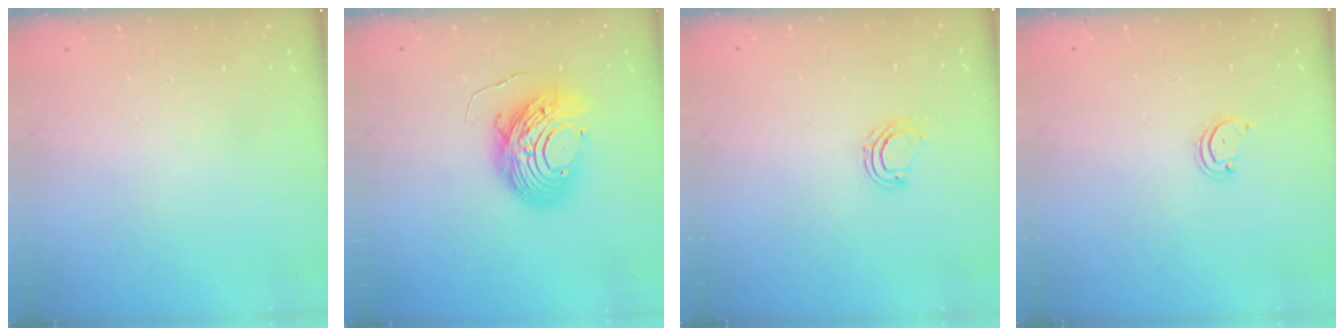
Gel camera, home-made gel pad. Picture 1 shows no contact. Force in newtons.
{"total": 12.2, "press": 12.1, "slide": 1.2}
{"total": 4.5, "press": 4.5, "slide": 0.2}
{"total": 2.5, "press": 2.5, "slide": 0.2}